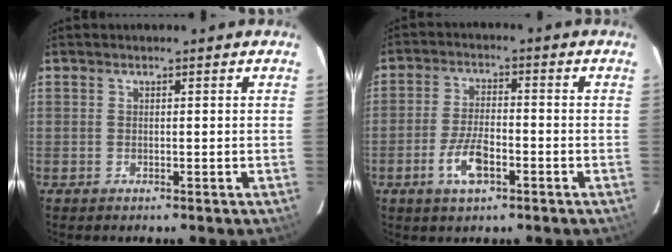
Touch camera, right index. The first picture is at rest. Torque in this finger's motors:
{"motor_torque": [0.91, -0.56, 0.20, 0.06]}